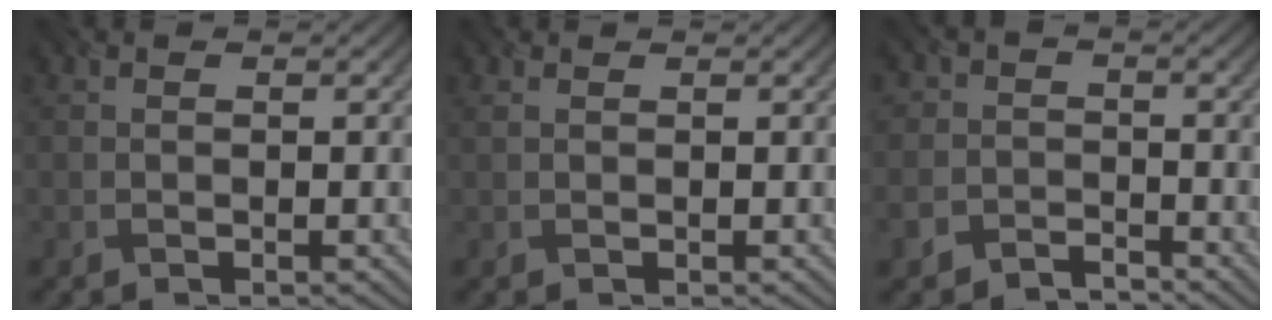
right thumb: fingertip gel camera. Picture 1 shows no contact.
{"total": 0.8, "force": [0.8, -0.2, -0.1], "torque": [-0.006, 0.002, 0.012]}
{"total": 3.9, "force": [-3.1, 2.3, 0.5], "torque": [-0.011, -0.006, -0.072]}